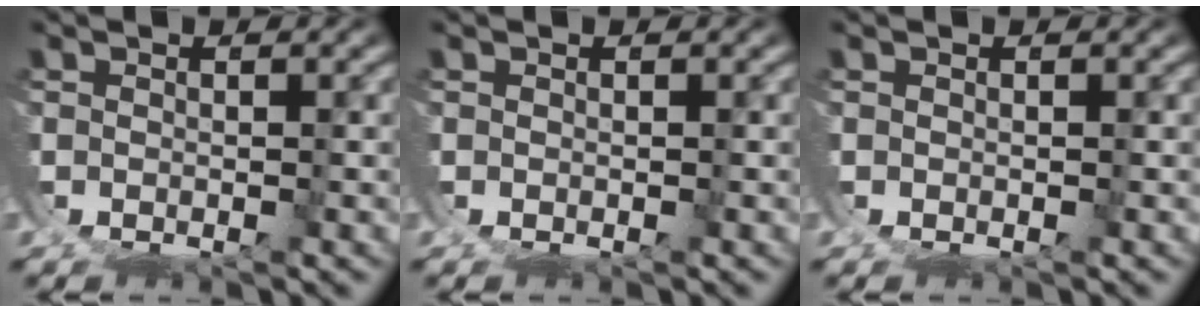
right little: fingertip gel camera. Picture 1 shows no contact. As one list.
[{"total": 0.0}, {"total": 0.0}]